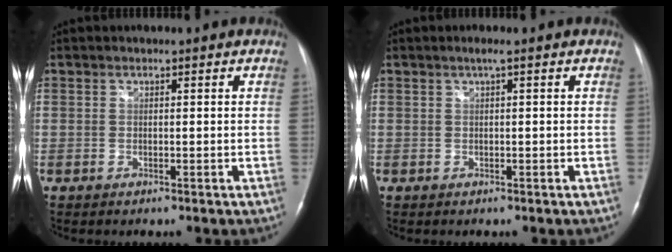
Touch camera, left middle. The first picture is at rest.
{"total": 0.9, "force": [0.4, -0.1, 0.8], "torque": [-0.017, 0.004, 0.006]}